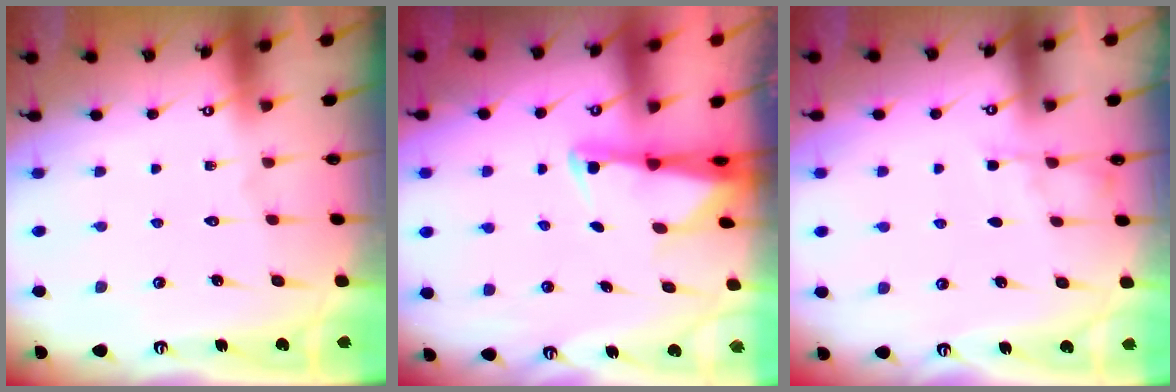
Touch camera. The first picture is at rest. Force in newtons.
{"total": 2.5, "press": 2.5, "slide": 0.5}
{"total": 2.2, "press": 2.2, "slide": 0.3}